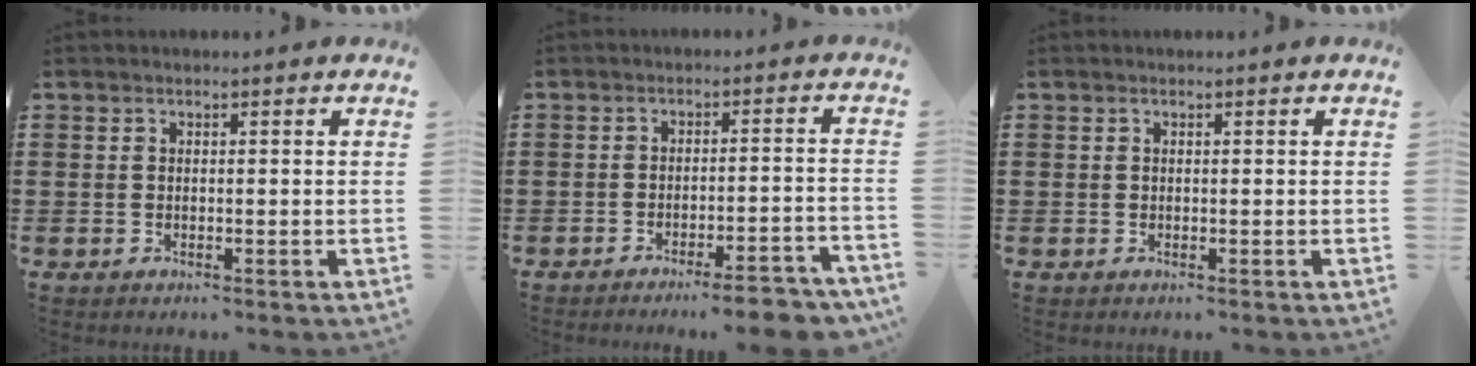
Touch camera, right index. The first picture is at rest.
{"total": 5.2, "force": [-4.5, -0.4, 2.6], "torque": [-0.038, -0.013, -0.081]}
{"total": 0.0}